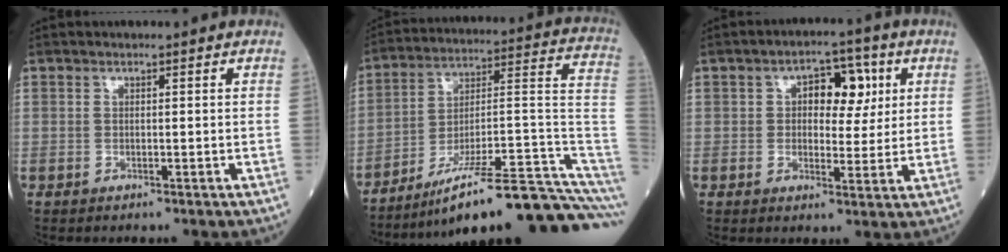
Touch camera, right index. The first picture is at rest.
{"total": 23.3, "force": [-17.6, -0.4, 15.2], "torque": [-0.136, 0.039, -0.275]}
{"total": 7.0, "force": [2.0, 3.8, 5.5], "torque": [-0.072, 0.018, 0.030]}